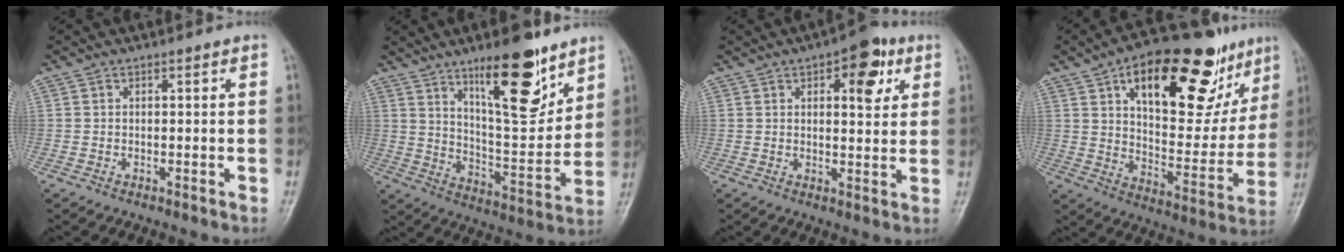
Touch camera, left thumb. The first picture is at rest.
{"total": 17.1, "force": [10.7, 5.3, 12.2], "torque": [-0.152, -0.076, 0.182]}
{"total": 9.2, "force": [4.0, 4.3, 7.1], "torque": [-0.060, -0.009, 0.046]}
{"total": 27.1, "force": [14.2, 12.3, 19.5], "torque": [-0.238, -0.026, 0.218]}